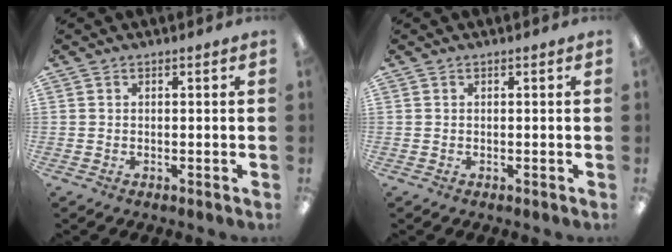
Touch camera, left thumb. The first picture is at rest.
{"total": 0.0}